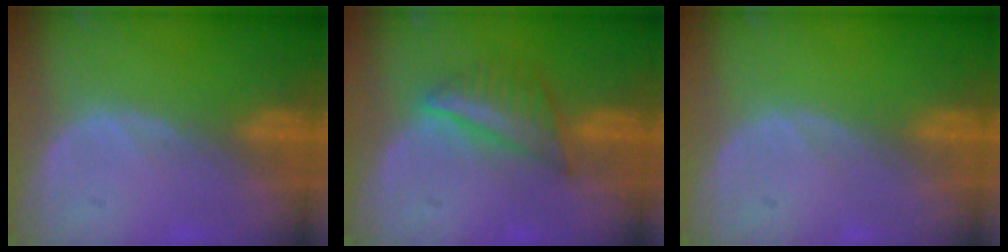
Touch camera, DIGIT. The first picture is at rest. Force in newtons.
{"total": 5.6, "press": 5.5, "slide": 1.1}
{"total": 0.0}